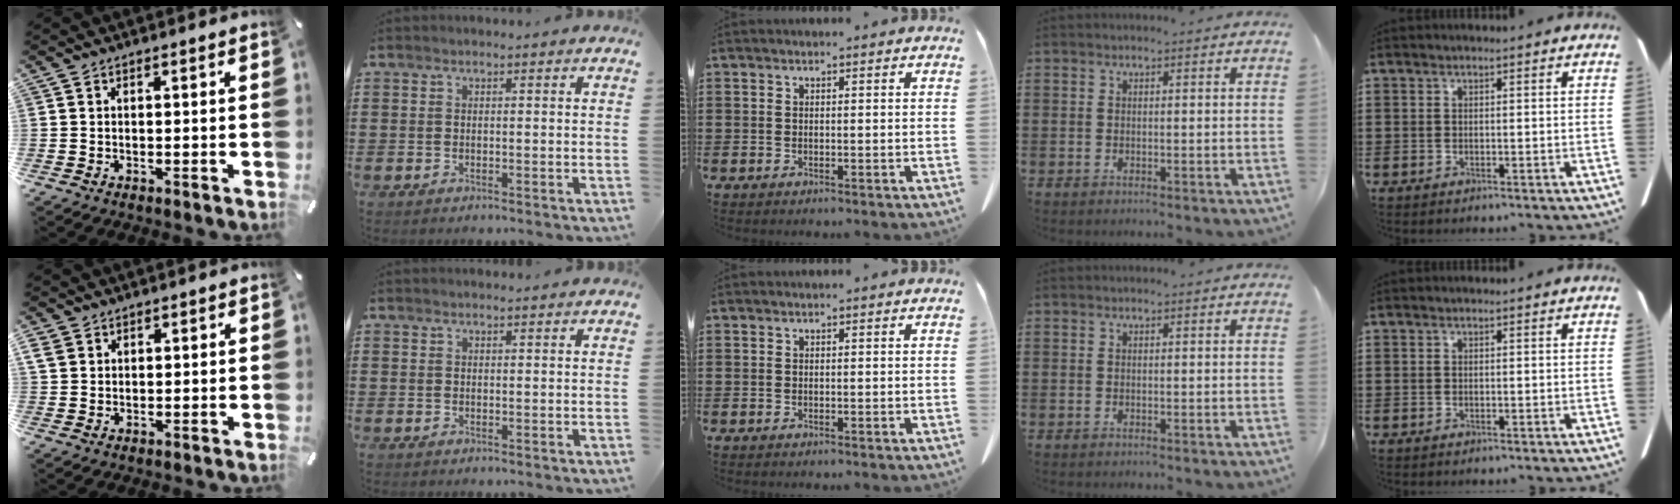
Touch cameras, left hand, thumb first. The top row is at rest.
{"thumb": {"total": 2.9, "force": [1.5, 2.4, 0.8], "torque": [-0.018, 0.003, 0.029]}, "index": {"total": 0.8, "force": [0.7, 0.3, -0.2], "torque": [0.002, 0.001, 0.014]}}